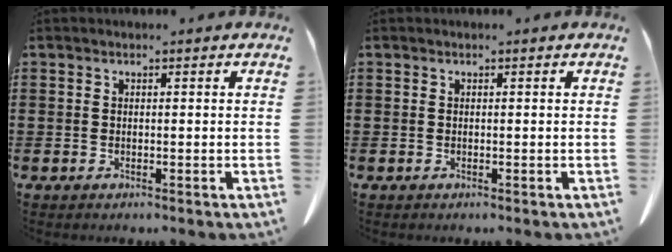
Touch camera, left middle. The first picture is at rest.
{"total": 0.0}